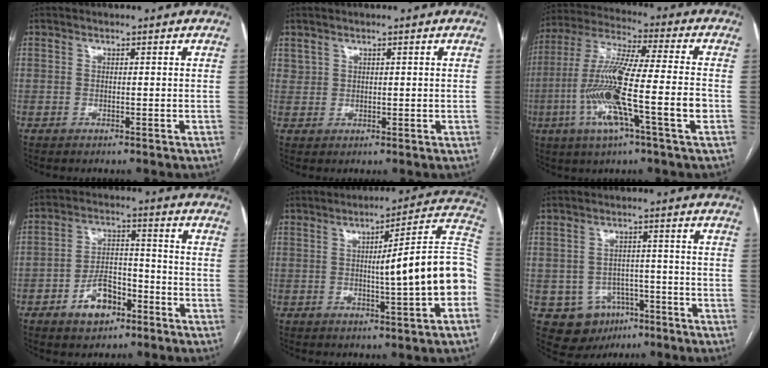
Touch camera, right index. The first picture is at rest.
{"total": 1.7, "force": [1.1, 1.2, 0.3], "torque": [0.001, 0.001, 0.021]}
{"total": 16.0, "force": [-4.2, 0.6, 15.5], "torque": [-0.305, -0.004, -0.083]}
{"total": 7.8, "force": [-4.2, 4.2, 5.0], "torque": [-0.096, 0.017, -0.068]}
{"total": 15.1, "force": [-1.9, 0.1, 15.0], "torque": [-0.184, 0.026, -0.029]}
{"total": 7.7, "force": [-3.6, 6.4, 2.3], "torque": [-0.034, 0.013, -0.040]}